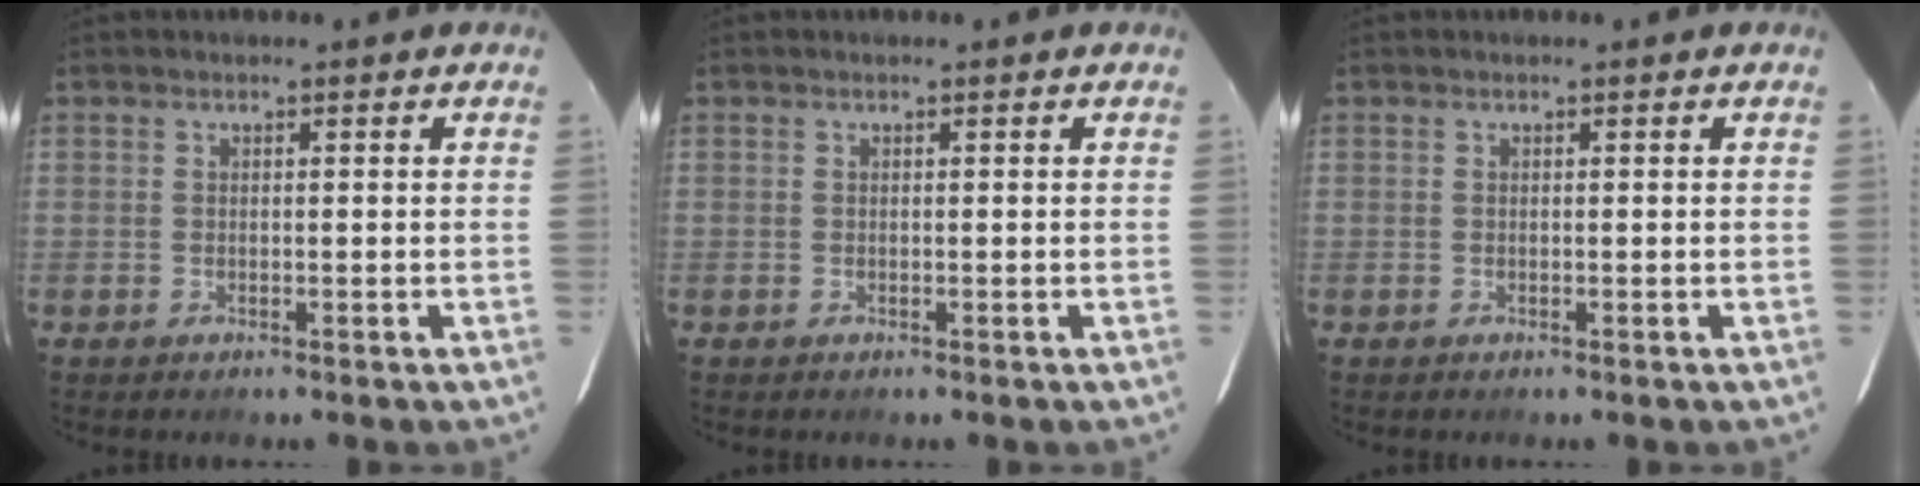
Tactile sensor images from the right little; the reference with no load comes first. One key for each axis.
{"total": 0.0}
{"total": 0.0}